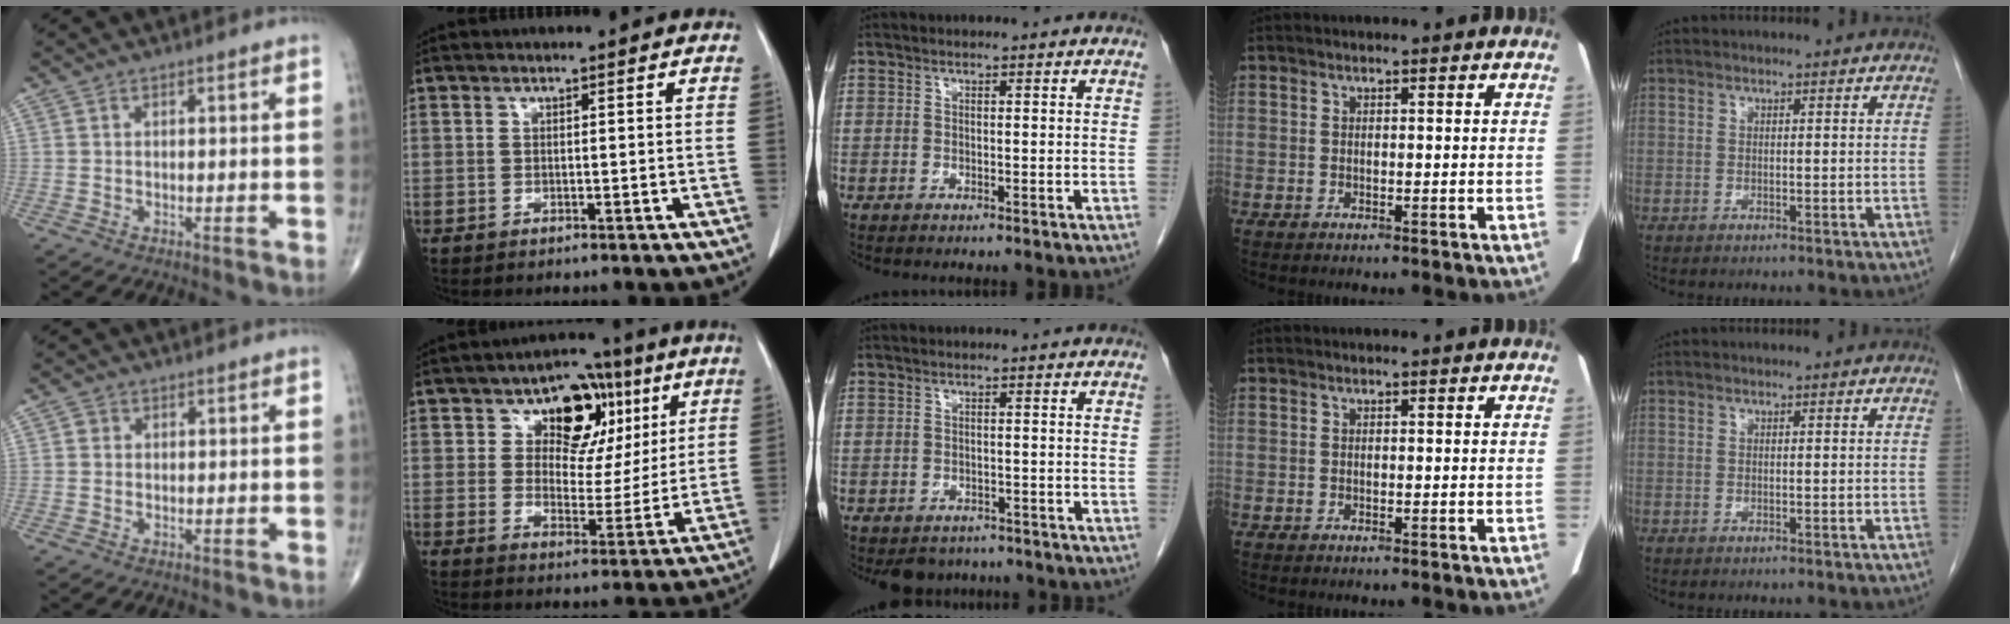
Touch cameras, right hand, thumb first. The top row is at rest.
{"thumb": {"total": 1.0, "force": [0.1, 1.0, 0.3], "torque": [0.001, 0.002, 0.000]}, "index": {"total": 10.6, "force": [4.7, 7.1, 6.3], "torque": [-0.072, 0.023, 0.073]}, "middle": {"total": 4.4, "force": [-3.8, 2.3, 0.4], "torque": [0.001, 0.002, -0.050]}}